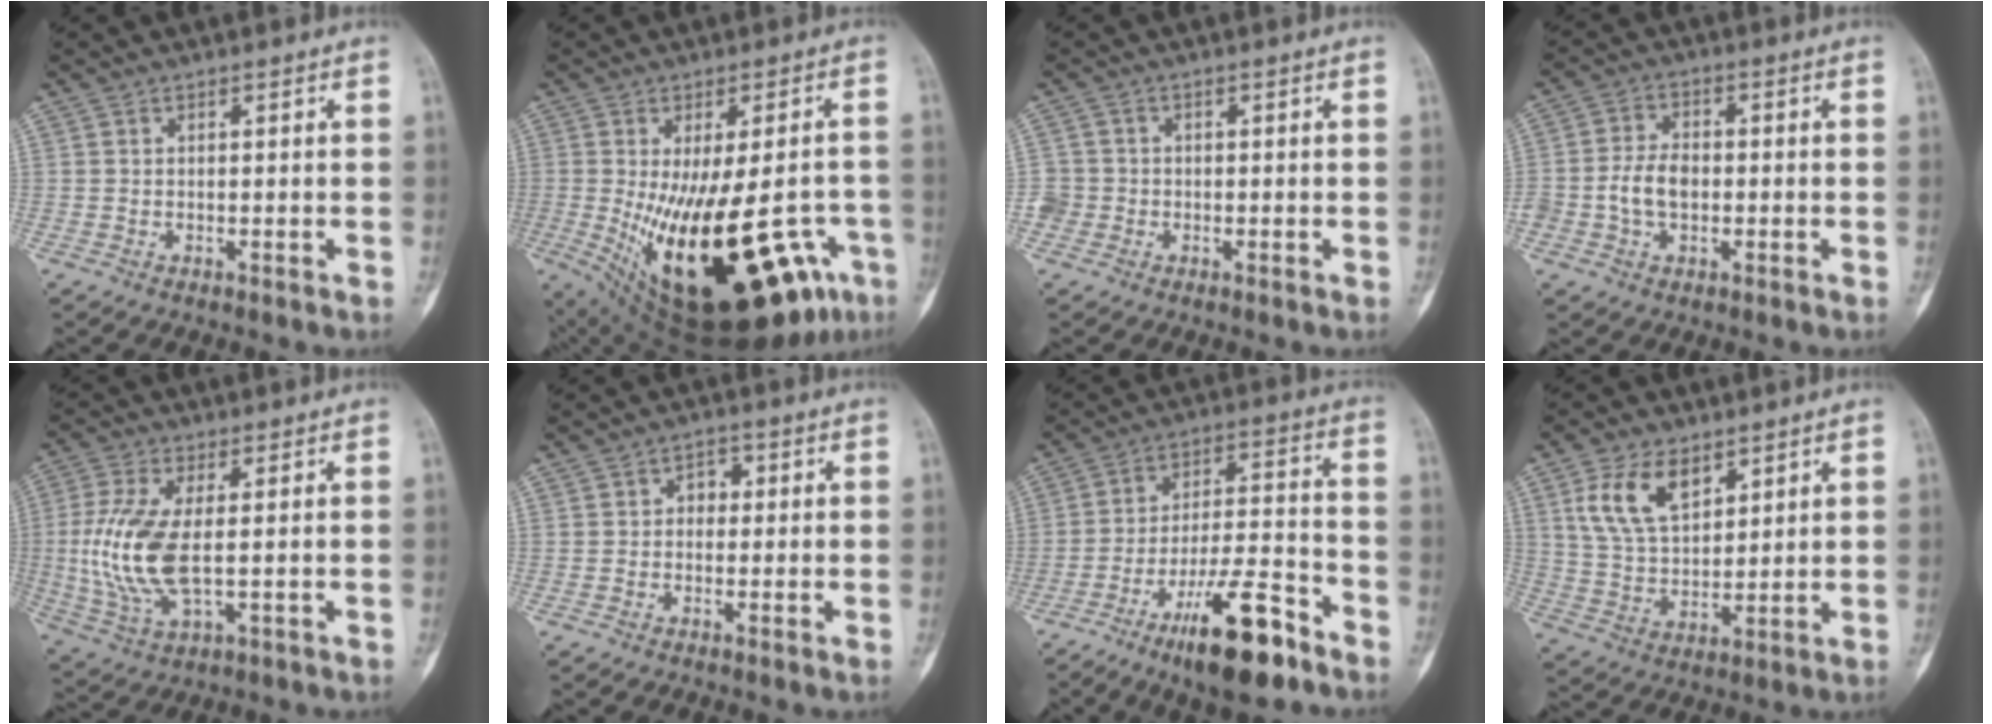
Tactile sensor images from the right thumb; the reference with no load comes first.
{"total": 28.9, "force": [-10.0, 11.2, 24.7], "torque": [-0.317, -0.026, -0.118]}
{"total": 3.1, "force": [-1.3, 2.9, 0.3], "torque": [0.005, 0.014, -0.030]}
{"total": 6.4, "force": [-1.3, 4.3, 4.6], "torque": [-0.081, 0.018, -0.028]}
{"total": 13.0, "force": [-0.5, 5.6, 11.8], "torque": [-0.271, -0.006, -0.002]}
{"total": 2.7, "force": [0.1, 2.3, 1.6], "torque": [-0.003, 0.011, -0.007]}
{"total": 19.0, "force": [-12.1, 4.0, 14.1], "torque": [-0.261, 0.066, -0.208]}
{"total": 11.0, "force": [5.6, 6.2, 7.2], "torque": [-0.122, -0.021, 0.116]}